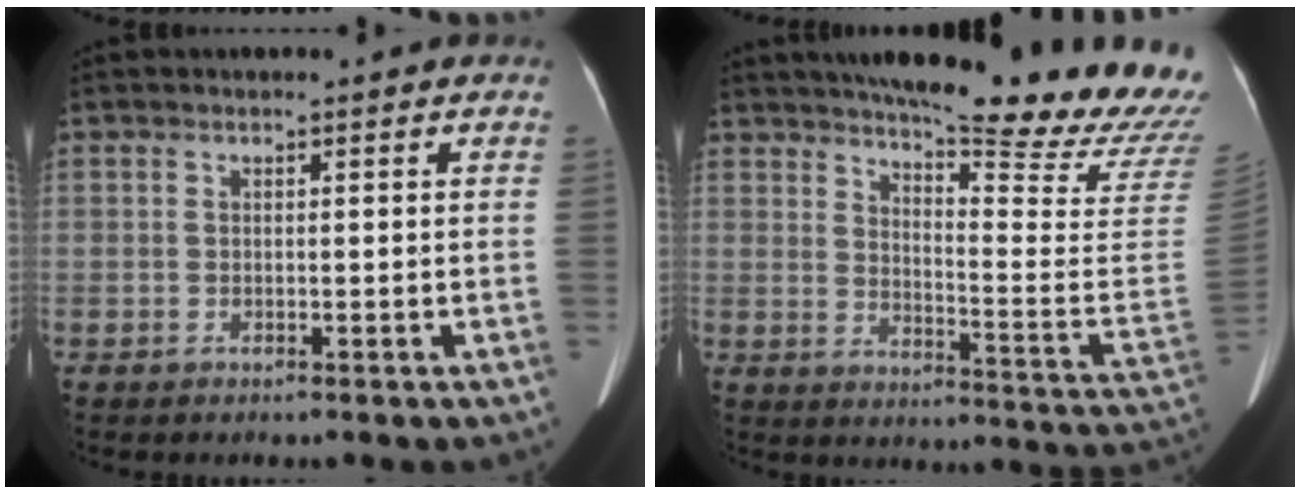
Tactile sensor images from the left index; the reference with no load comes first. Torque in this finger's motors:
{"motor_torque": [0.77, -1.37, 0.46, 0.10]}